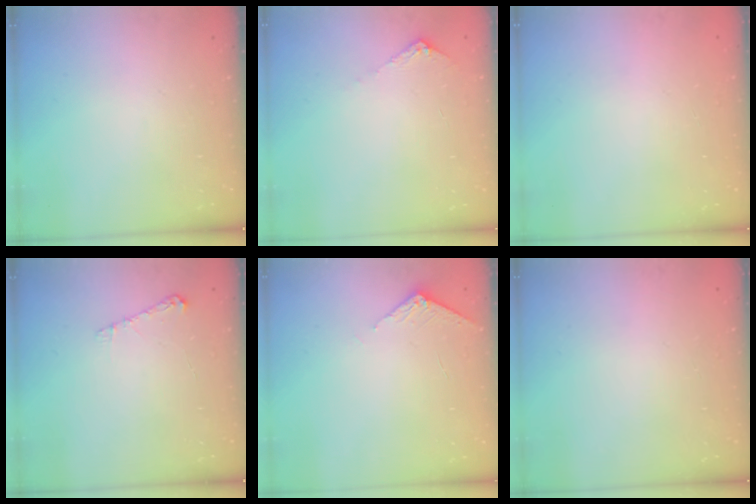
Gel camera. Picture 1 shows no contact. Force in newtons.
{"total": 5.8, "press": 5.8, "slide": 0.8}
{"total": 0.0}
{"total": 4.2, "press": 4.2, "slide": 0.5}
{"total": 2.9, "press": 2.9, "slide": 0.3}
{"total": 0.0}